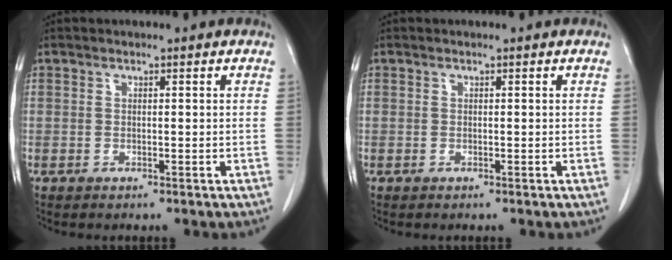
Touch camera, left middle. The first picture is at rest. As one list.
[{"total": 0.0}]